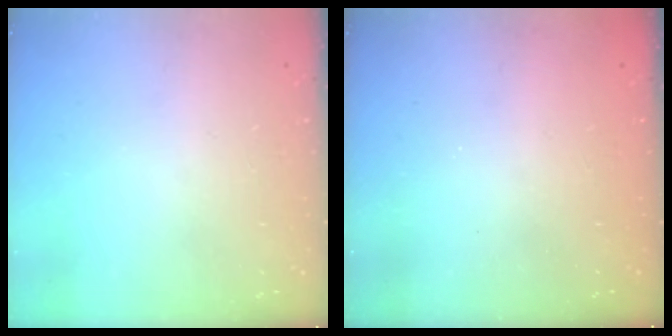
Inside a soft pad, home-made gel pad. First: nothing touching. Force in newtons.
{"total": 2.4, "press": 2.3, "slide": 0.8}